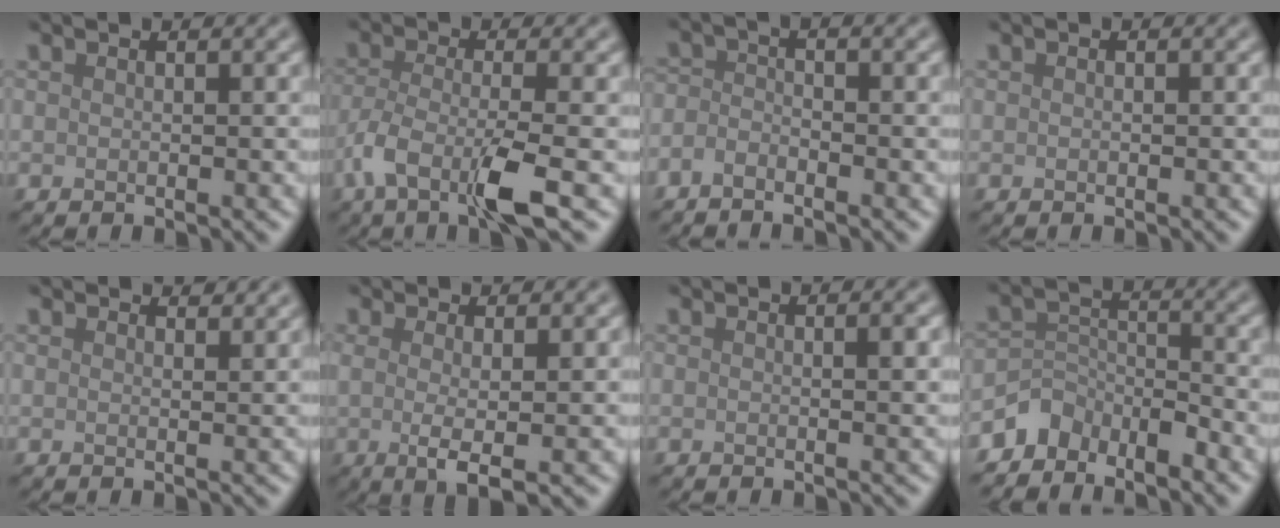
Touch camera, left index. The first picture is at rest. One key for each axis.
{"total": 4.9, "fx": -2.2, "fy": 1.0, "fz": 4.2, "tx": -0.092, "ty": -0.005, "tz": -0.051}
{"total": 1.8, "fx": -1.4, "fy": 0.3, "fz": 1.0, "tx": -0.023, "ty": -0.001, "tz": -0.037}
{"total": 0.0}
{"total": 1.4, "fx": 1.4, "fy": 0.1, "fz": 0.3, "tx": -0.008, "ty": -0.004, "tz": 0.012}
{"total": 3.0, "fx": 0.0, "fy": 0.5, "fz": 2.9, "tx": -0.052, "ty": -0.006, "tz": 0.001}
{"total": 1.0, "fx": 0.1, "fy": 0.2, "fz": 1.0, "tx": -0.015, "ty": 0.001, "tz": 0.000}
{"total": 3.1, "fx": -2.7, "fy": 1.4, "fz": 0.6, "tx": -0.004, "ty": 0.010, "tz": -0.061}